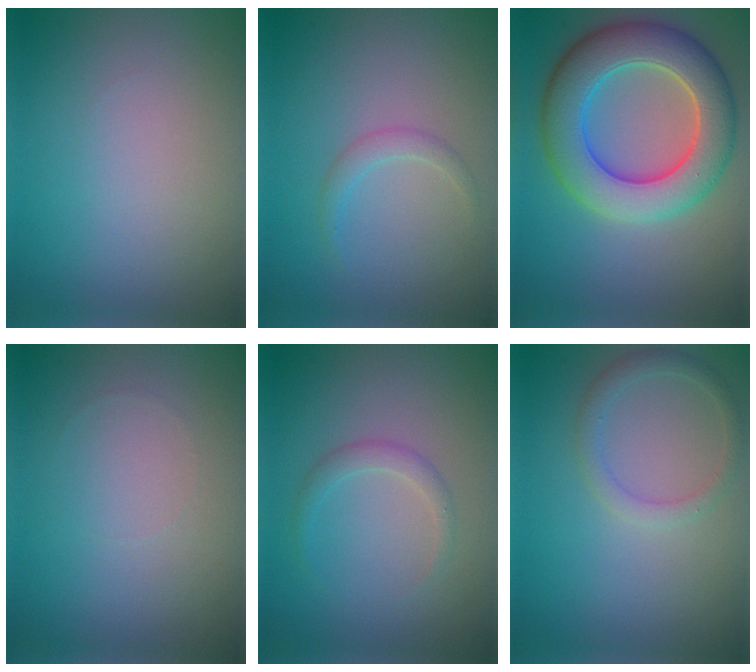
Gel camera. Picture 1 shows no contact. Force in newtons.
{"total": 1.3, "press": 1.3, "slide": 0.2}
{"total": 9.2, "press": 9.2, "slide": 0.5}
{"total": 0.0}
{"total": 1.5, "press": 1.5, "slide": 0.2}
{"total": 1.8, "press": 1.8, "slide": 0.1}